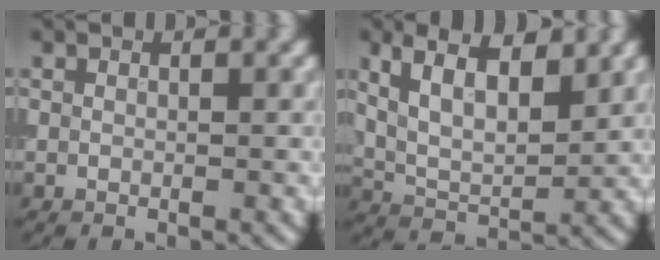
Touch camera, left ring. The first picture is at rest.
{"total": 6.8, "force": [3.5, 2.8, 5.2], "torque": [-0.098, 0.010, 0.058]}